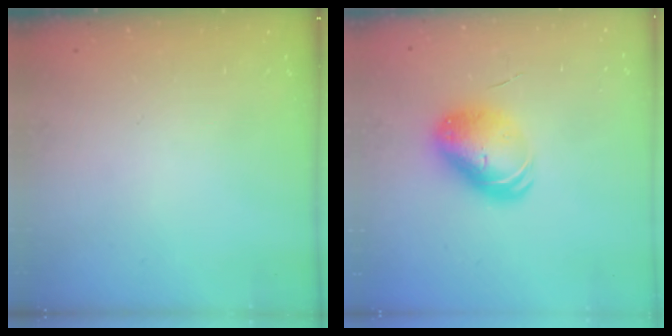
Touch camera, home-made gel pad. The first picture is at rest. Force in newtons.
{"total": 10.8, "press": 10.5, "slide": 2.2}